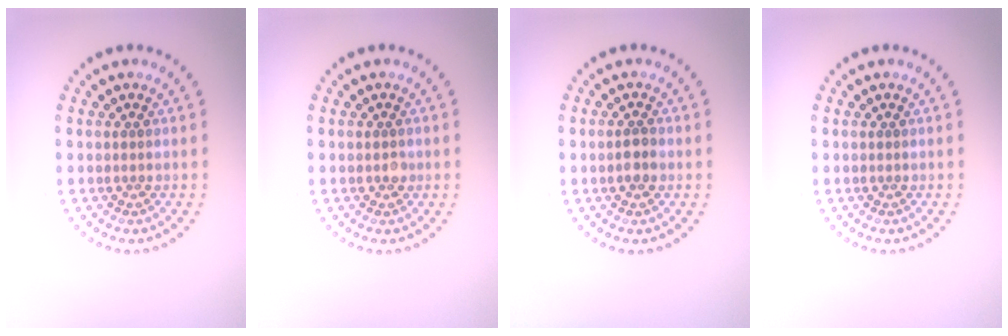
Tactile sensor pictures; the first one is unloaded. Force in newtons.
{"total": 0.6, "press": 0.5, "slide": 0.3}
{"total": 1.4, "press": 1.4, "slide": 0.2}
{"total": 0.0}